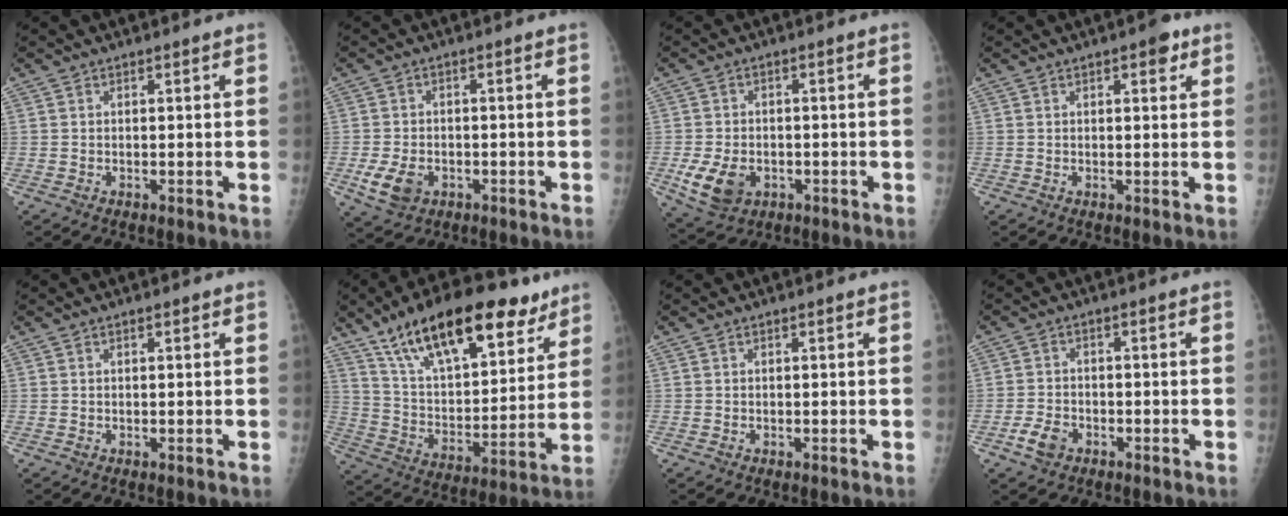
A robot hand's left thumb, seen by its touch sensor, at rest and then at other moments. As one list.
[{"total": 5.8, "force": [-2.3, 4.1, 3.4], "torque": [-0.063, 0.004, -0.035]}, {"total": 7.8, "force": [-2.7, 5.5, 4.8], "torque": [-0.085, 0.004, -0.037]}, {"total": 2.9, "force": [1.6, 1.3, 2.0], "torque": [-0.013, -0.003, 0.016]}, {"total": 0.0}, {"total": 26.1, "force": [16.5, 10.9, 17.0], "torque": [-0.241, -0.037, 0.276]}, {"total": 0.0}, {"total": 4.0, "force": [-2.4, 2.6, 1.9], "torque": [-0.035, 0.013, -0.042]}]